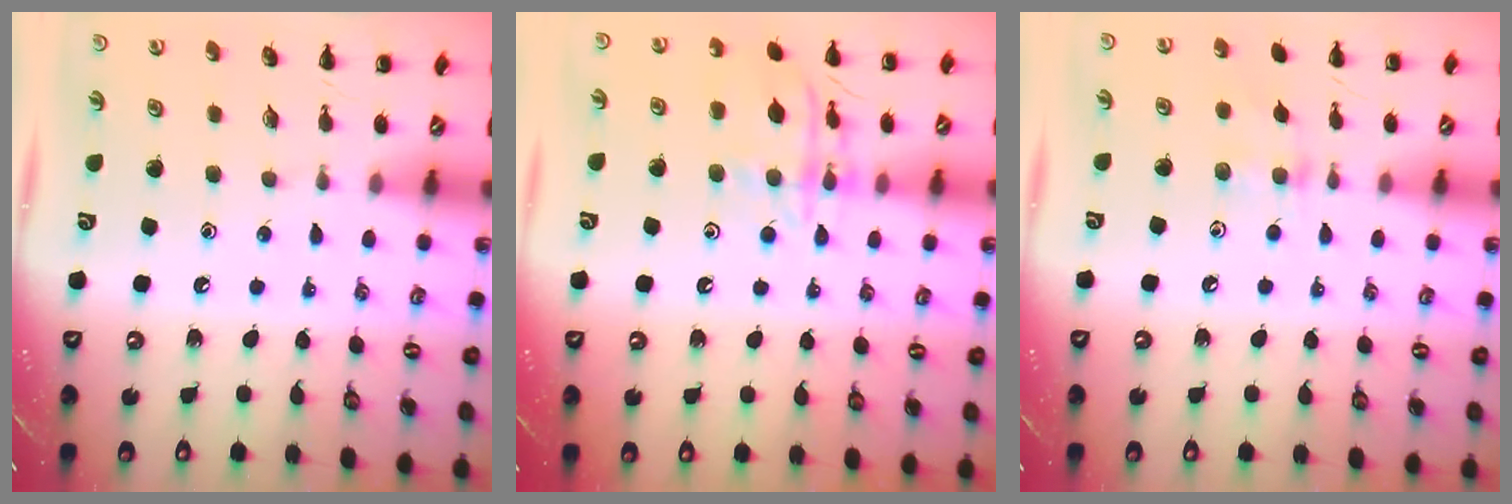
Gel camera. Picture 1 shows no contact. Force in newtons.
{"total": 13.6, "press": 13.6, "slide": 0.8}
{"total": 6.8, "press": 6.6, "slide": 1.5}